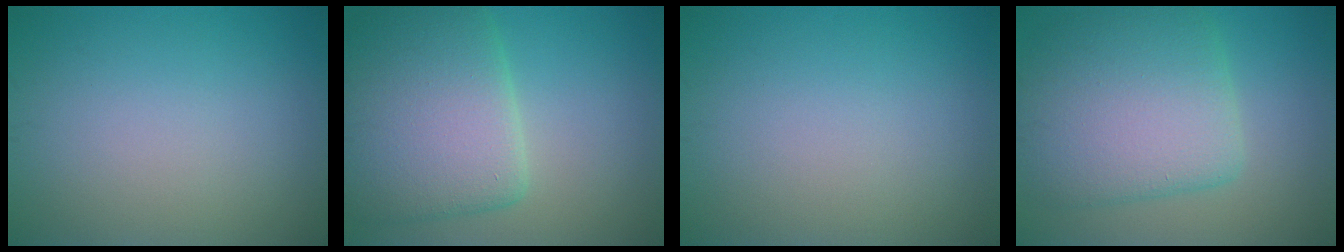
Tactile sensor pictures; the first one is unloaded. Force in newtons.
{"total": 8.8, "press": 8.7, "slide": 1.0}
{"total": 0.0}
{"total": 8.6, "press": 8.6, "slide": 0.3}